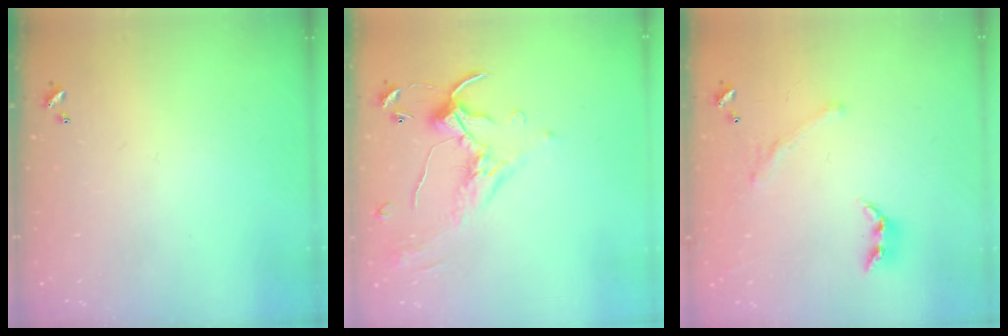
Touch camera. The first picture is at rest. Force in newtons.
{"total": 1.1, "press": 0.4, "slide": 1.0}
{"total": 1.5, "press": 1.0, "slide": 1.2}